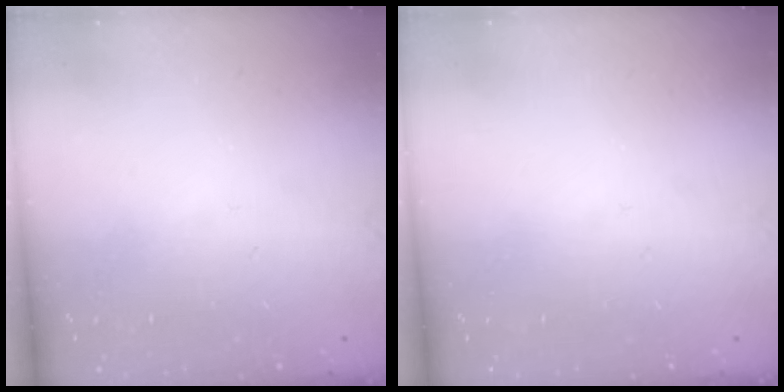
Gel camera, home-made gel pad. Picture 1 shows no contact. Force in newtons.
{"total": 0.0}